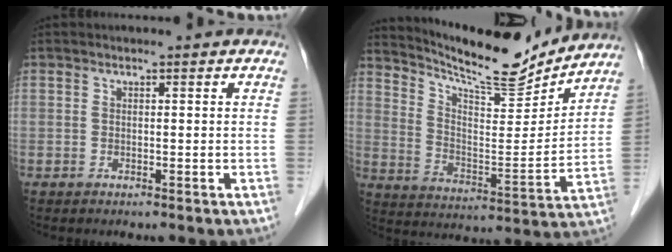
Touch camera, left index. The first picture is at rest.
{"total": 16.3, "force": [15.4, 1.5, 5.2], "torque": [-0.099, -0.025, 0.242]}